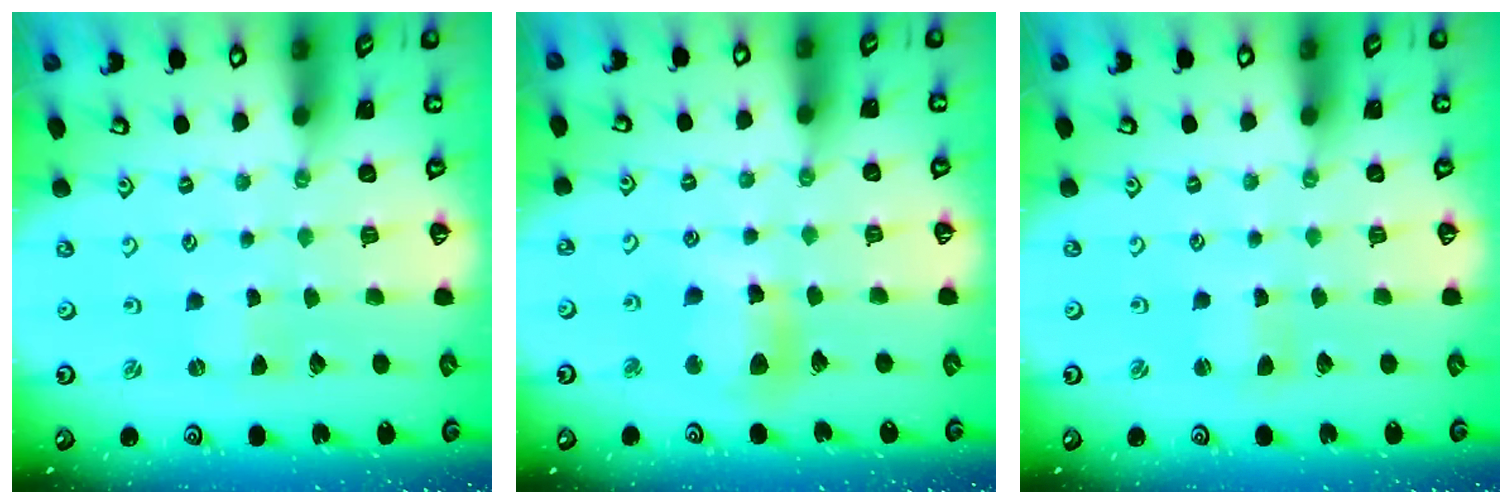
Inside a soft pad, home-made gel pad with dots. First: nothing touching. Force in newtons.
{"total": 10.9, "press": 10.7, "slide": 1.9}
{"total": 1.4, "press": 1.4, "slide": 0.3}